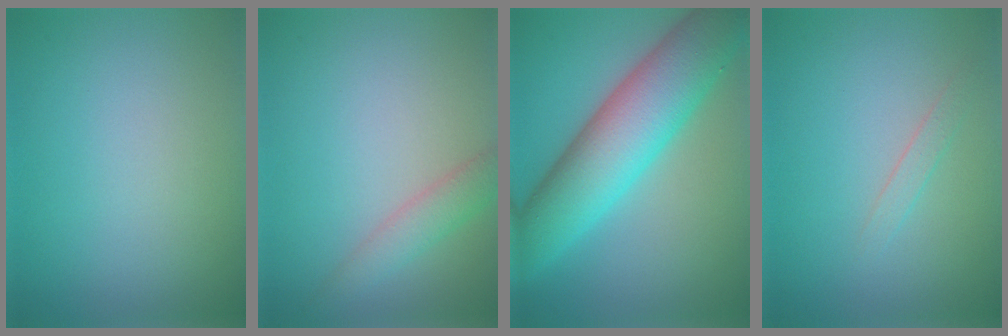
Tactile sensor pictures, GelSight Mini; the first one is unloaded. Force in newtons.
{"total": 2.2, "press": 2.2, "slide": 0.2}
{"total": 10.2, "press": 10.2, "slide": 0.3}
{"total": 0.9, "press": 0.9, "slide": 0.1}